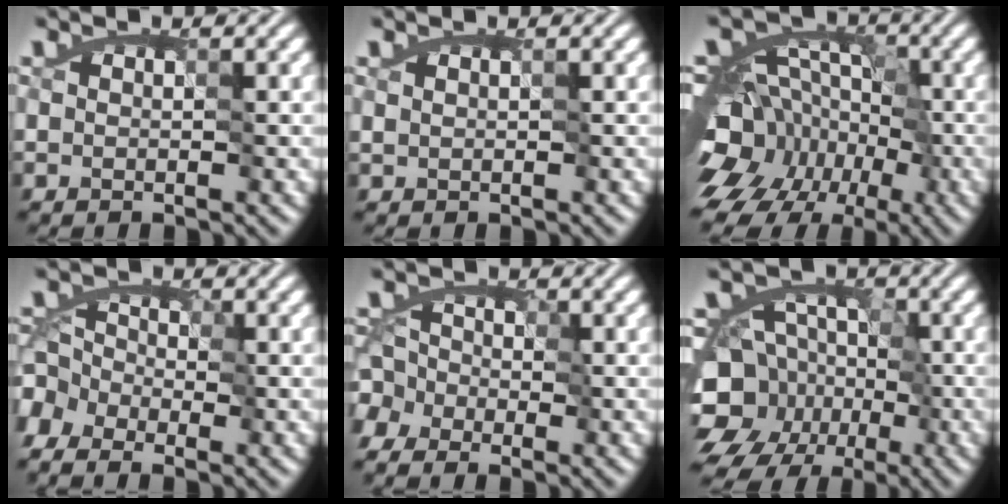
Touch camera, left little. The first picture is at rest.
{"total": 0.5, "force": [0.4, 0.3, 0.2], "torque": [-0.008, 0.000, 0.011]}
{"total": 14.3, "force": [-7.9, 10.1, 6.3], "torque": [-0.110, 0.002, -0.139]}
{"total": 6.1, "force": [-4.1, 4.0, 2.0], "torque": [-0.029, 0.012, -0.103]}
{"total": 5.1, "force": [-2.6, 4.1, 1.5], "torque": [-0.020, 0.020, -0.084]}
{"total": 12.7, "force": [-5.3, 10.7, 4.3], "torque": [-0.071, -0.016, -0.113]}